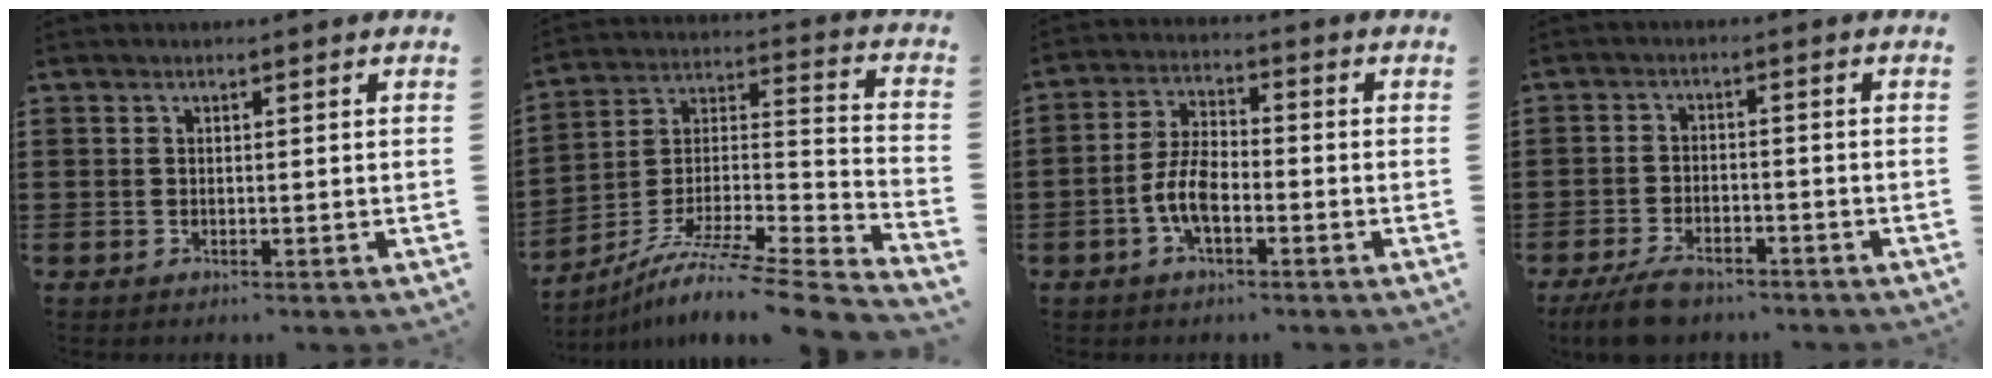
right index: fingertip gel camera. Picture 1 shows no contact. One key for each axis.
{"total": 8.2, "fx": -6.3, "fy": 0.5, "fz": 5.2, "tx": -0.092, "ty": -0.006, "tz": -0.128}
{"total": 6.3, "fx": -2.3, "fy": 2.8, "fz": 5.2, "tx": -0.130, "ty": -0.003, "tz": -0.054}
{"total": 4.5, "fx": -3.9, "fy": 1.3, "fz": 1.8, "tx": -0.041, "ty": 0.002, "tz": -0.076}